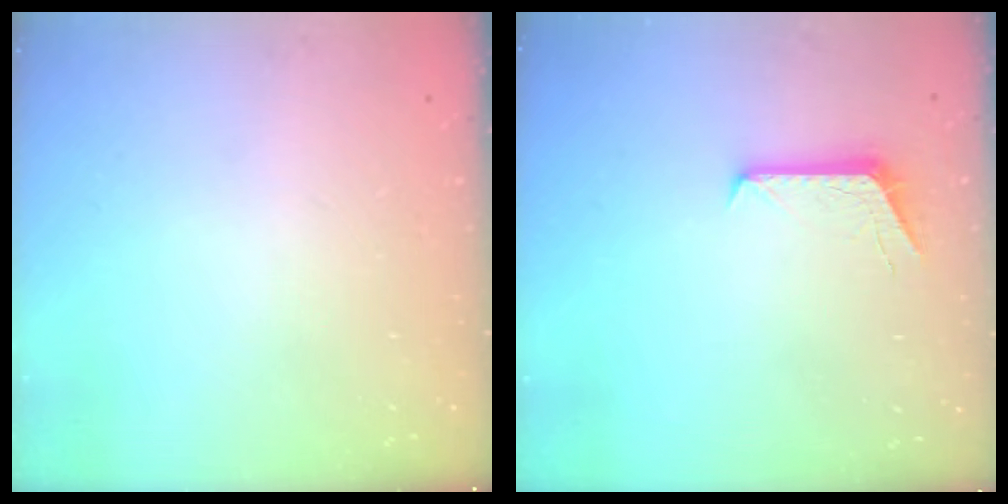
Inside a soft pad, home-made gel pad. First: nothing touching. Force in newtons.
{"total": 6.7, "press": 6.7, "slide": 0.5}